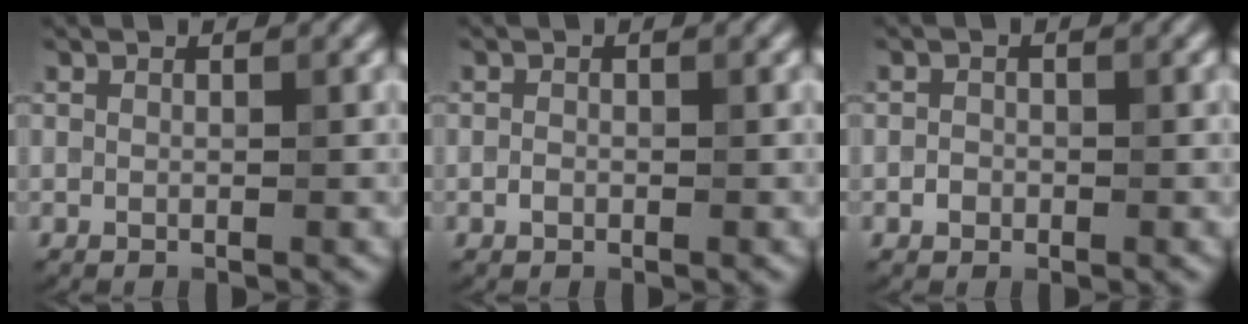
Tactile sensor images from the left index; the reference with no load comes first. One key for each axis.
{"total": 0.6, "fx": -0.3, "fy": 0.5, "fz": 0.3, "tx": -0.006, "ty": 0.000, "tz": -0.006}
{"total": 0.9, "fx": -0.4, "fy": 0.8, "fz": 0.2, "tx": -0.001, "ty": -0.001, "tz": -0.008}